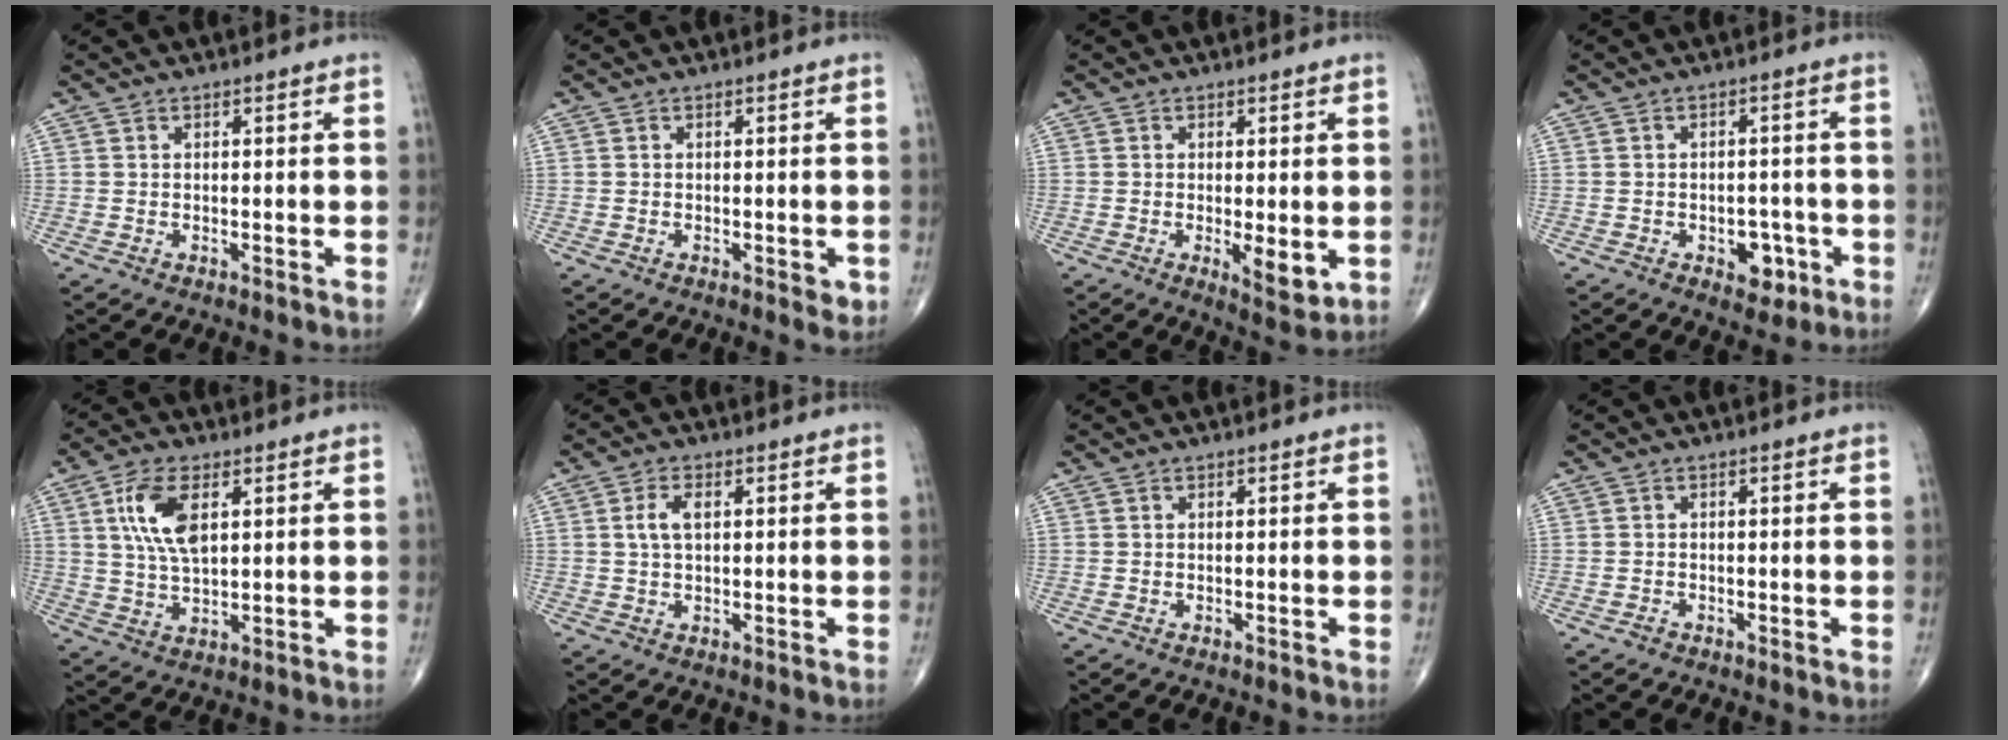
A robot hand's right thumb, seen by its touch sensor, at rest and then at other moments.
{"total": 2.0, "force": [-0.5, 0.8, 1.8], "torque": [-0.015, -0.002, -0.004]}
{"total": 5.2, "force": [-0.7, 1.7, 4.8], "torque": [-0.071, -0.016, -0.007]}
{"total": 5.2, "force": [-2.1, 3.4, 3.3], "torque": [-0.015, 0.015, -0.021]}
{"total": 9.5, "force": [2.9, 4.5, 7.8], "torque": [-0.156, -0.006, 0.058]}
{"total": 3.8, "force": [0.9, 1.9, 3.1], "torque": [-0.069, 0.006, 0.016]}
{"total": 0.0}
{"total": 0.6, "force": [-0.4, 0.3, 0.1], "torque": [0.000, 0.001, -0.010]}